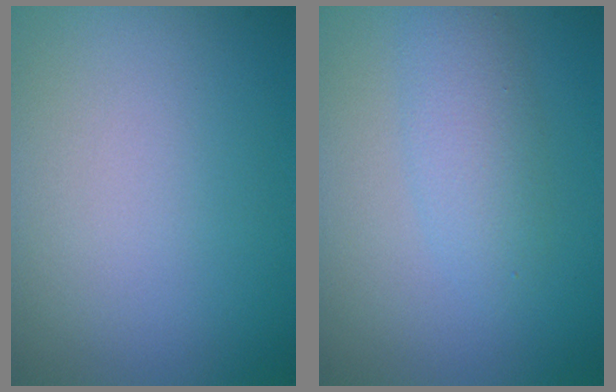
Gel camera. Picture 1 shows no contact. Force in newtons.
{"total": 2.8, "press": 2.8, "slide": 0.2}